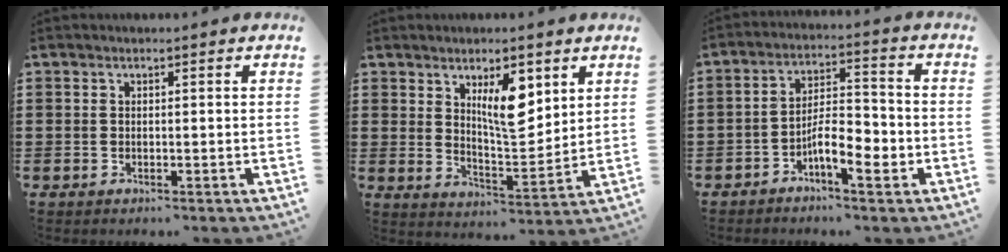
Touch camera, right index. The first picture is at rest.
{"total": 8.3, "force": [4.2, 3.2, 6.5], "torque": [-0.105, -0.011, 0.066]}
{"total": 7.0, "force": [-3.4, 2.4, 5.6], "torque": [-0.101, 0.007, -0.063]}